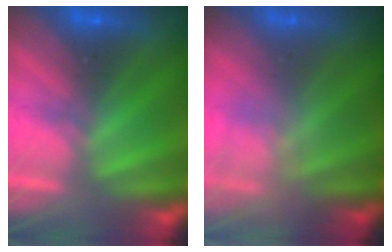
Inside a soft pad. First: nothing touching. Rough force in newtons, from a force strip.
{"total": 2.3}